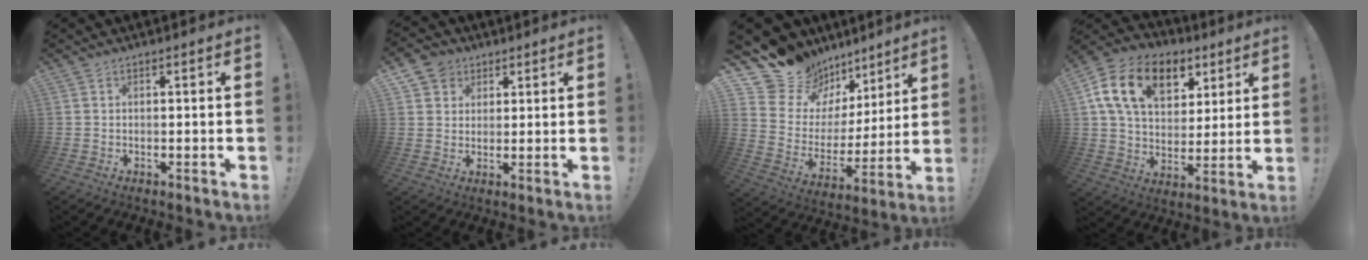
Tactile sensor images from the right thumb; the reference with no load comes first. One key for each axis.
{"total": 6.0, "fx": 3.1, "fy": 5.0, "fz": 1.0, "tx": -0.022, "ty": -0.015, "tz": 0.063}
{"total": 14.6, "fx": 12.3, "fy": 7.6, "fz": 1.3, "tx": -0.035, "ty": -0.110, "tz": 0.241}
{"total": 18.3, "fx": 8.3, "fy": 12.2, "fz": 10.8, "tx": -0.177, "ty": -0.022, "tz": 0.152}